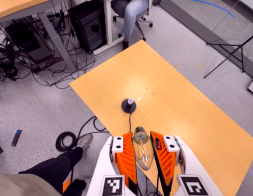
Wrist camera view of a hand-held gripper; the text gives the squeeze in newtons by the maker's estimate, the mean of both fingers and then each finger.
{"total": 21.0, "left": 22.2, "right": 19.9}